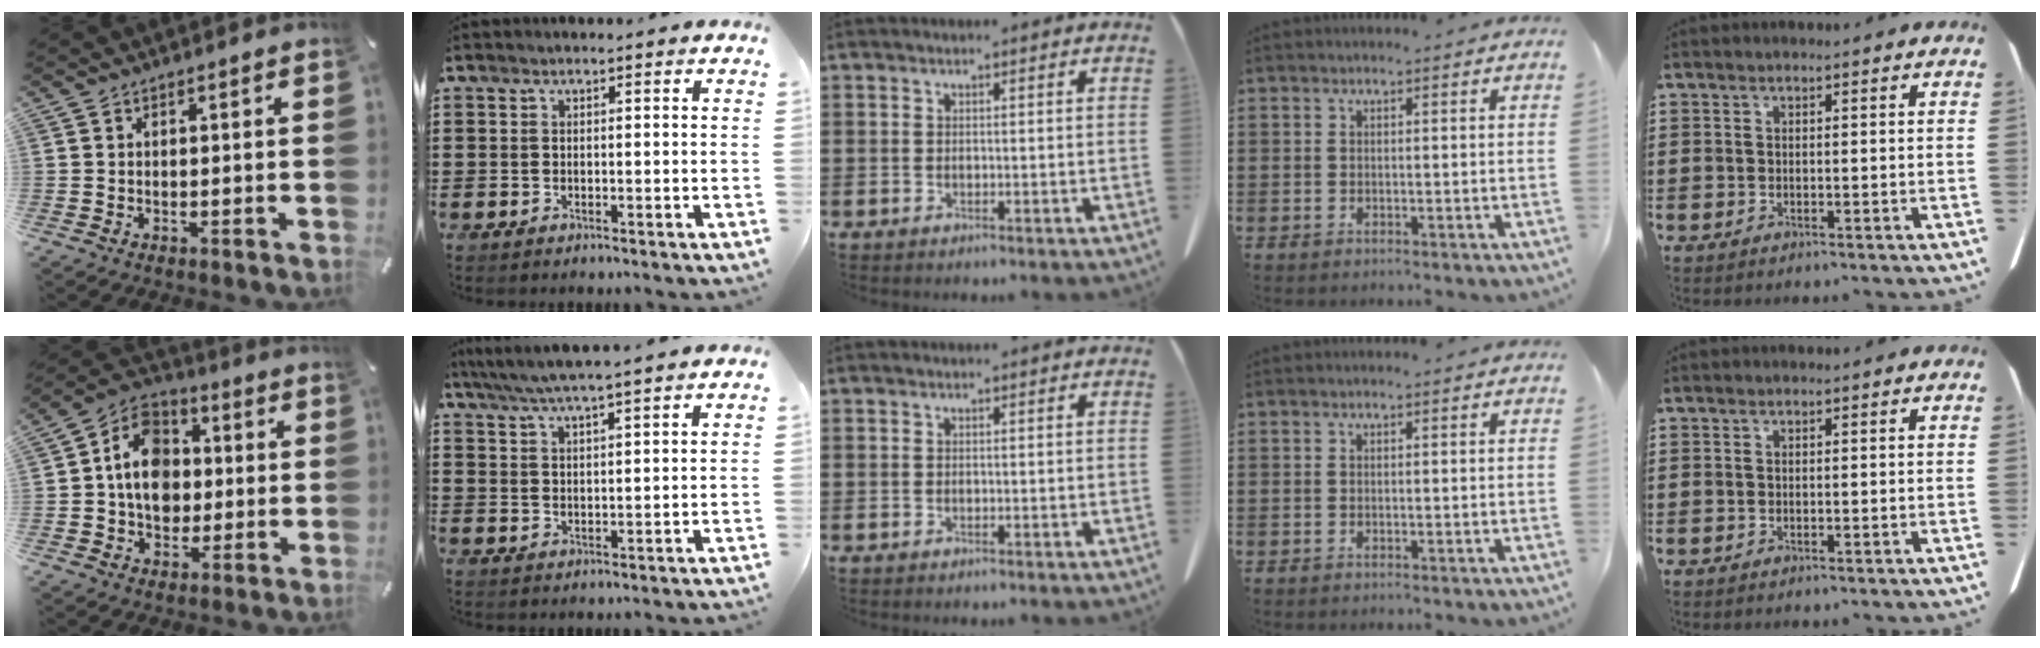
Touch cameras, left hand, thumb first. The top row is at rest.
{"thumb": {"total": 12.6, "force": [-0.5, 10.5, 6.9], "torque": [-0.125, 0.015, -0.013]}, "index": {"total": 4.6, "force": [4.1, -0.3, 2.1], "torque": [-0.052, -0.016, 0.071]}}